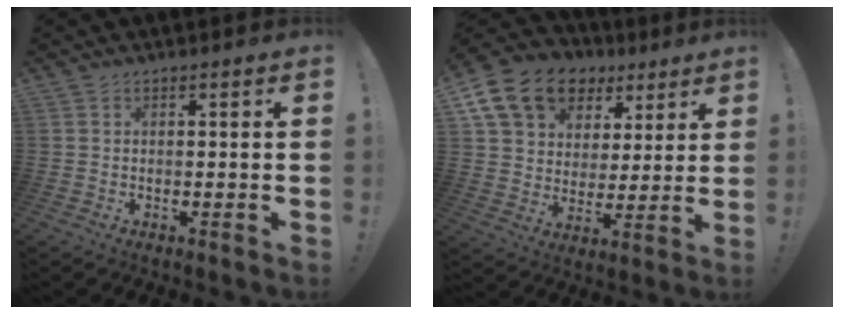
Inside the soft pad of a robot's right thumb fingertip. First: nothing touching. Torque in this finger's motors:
{"motor_torque": [1.13, 1.16, 0.55, -0.08, 0.35]}